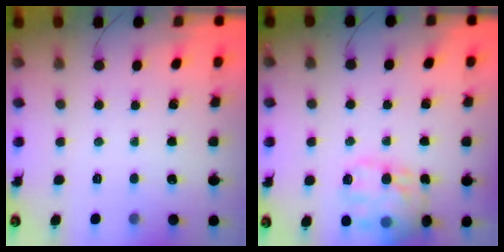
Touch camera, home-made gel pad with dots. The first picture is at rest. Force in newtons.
{"total": 16.7, "press": 16.7, "slide": 0.9}